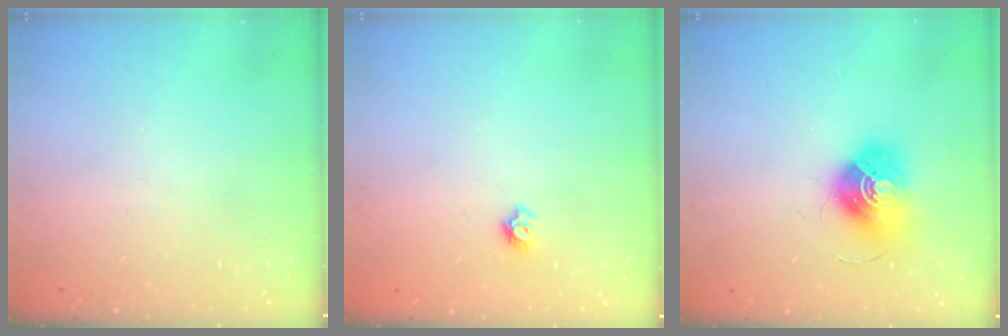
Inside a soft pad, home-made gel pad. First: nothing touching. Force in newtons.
{"total": 4.8, "press": 4.8, "slide": 0.6}
{"total": 13.5, "press": 13.5, "slide": 0.6}